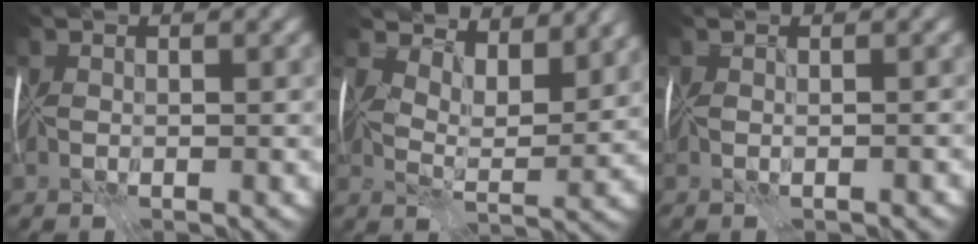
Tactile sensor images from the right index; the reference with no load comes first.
{"total": 5.7, "force": [5.4, 1.0, 1.7], "torque": [-0.046, -0.009, 0.087]}
{"total": 1.1, "force": [-0.5, -0.9, -0.4], "torque": [0.000, -0.012, -0.003]}